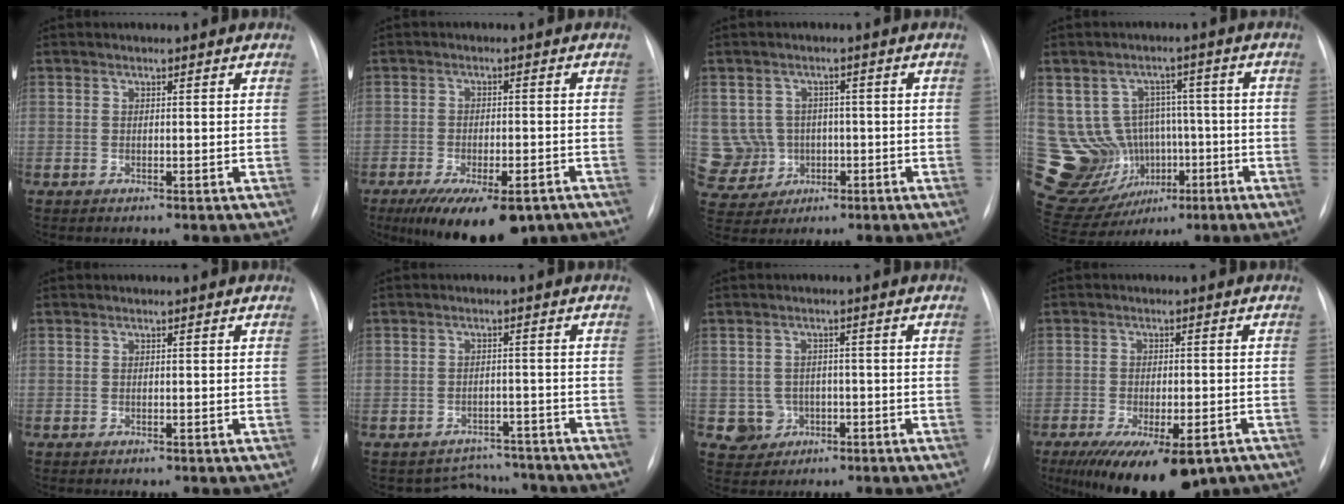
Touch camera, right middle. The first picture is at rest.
{"total": 13.0, "force": [-8.9, 4.8, 8.2], "torque": [-0.119, -0.012, -0.129]}
{"total": 7.3, "force": [-0.4, 7.3, 0.6], "torque": [-0.024, 0.018, 0.006]}
{"total": 12.8, "force": [-2.3, 11.9, 4.1], "torque": [-0.090, 0.047, -0.007]}
{"total": 0.0}
{"total": 5.5, "force": [-4.8, 2.3, -1.1], "torque": [0.019, 0.026, -0.064]}
{"total": 4.0, "force": [-1.1, 3.9, 0.1], "torque": [0.009, 0.011, -0.011]}
{"total": 14.3, "force": [-9.6, 5.1, 9.2], "torque": [-0.132, -0.022, -0.134]}